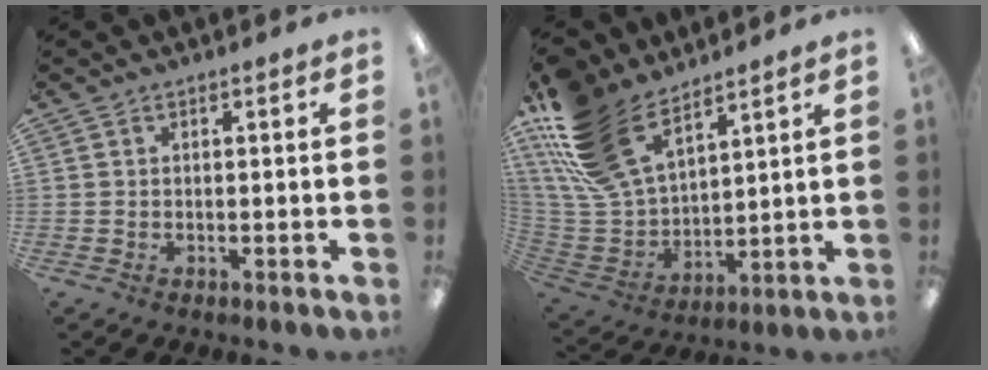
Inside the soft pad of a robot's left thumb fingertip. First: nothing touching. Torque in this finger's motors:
{"motor_torque": [0.52, 0.56, 1.42, -1.35, 0.59]}